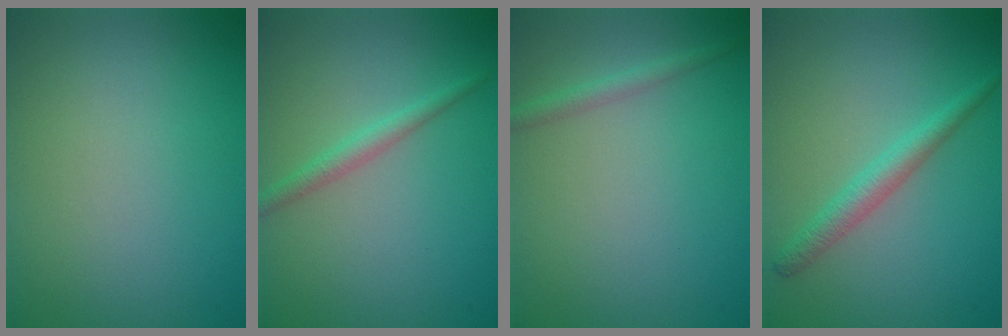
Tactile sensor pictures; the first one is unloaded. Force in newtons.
{"total": 1.6, "press": 1.6, "slide": 0.0}
{"total": 1.5, "press": 1.5, "slide": 0.0}
{"total": 2.4, "press": 2.4, "slide": 0.1}